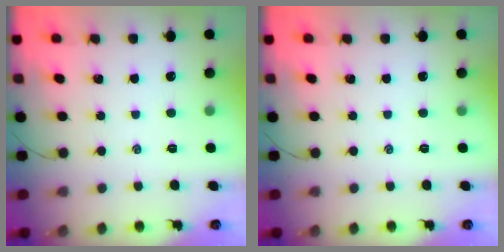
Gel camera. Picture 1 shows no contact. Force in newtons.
{"total": 0.0}